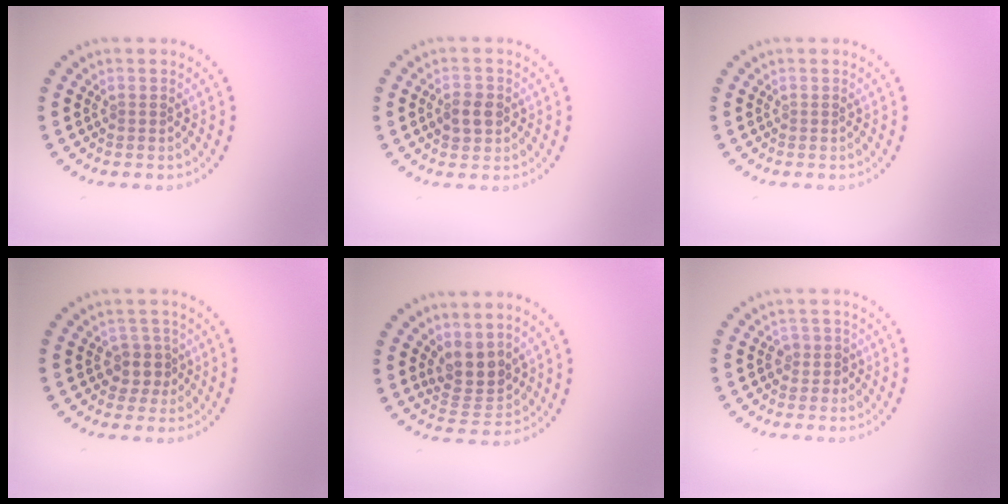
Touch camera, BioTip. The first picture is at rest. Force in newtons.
{"total": 2.3, "press": 2.3, "slide": 0.4}
{"total": 0.0}
{"total": 2.4, "press": 2.0, "slide": 1.3}
{"total": 3.5, "press": 3.1, "slide": 1.6}
{"total": 1.5, "press": 1.2, "slide": 0.9}